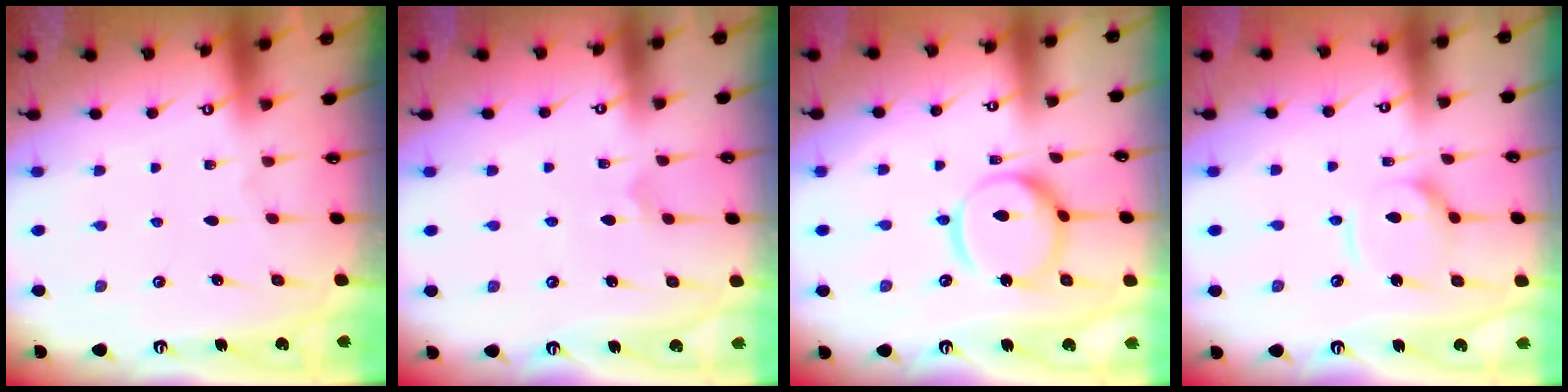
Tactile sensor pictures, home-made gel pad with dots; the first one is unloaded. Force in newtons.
{"total": 2.9, "press": 2.9, "slide": 0.4}
{"total": 14.4, "press": 14.4, "slide": 1.2}
{"total": 10.7, "press": 10.6, "slide": 0.9}